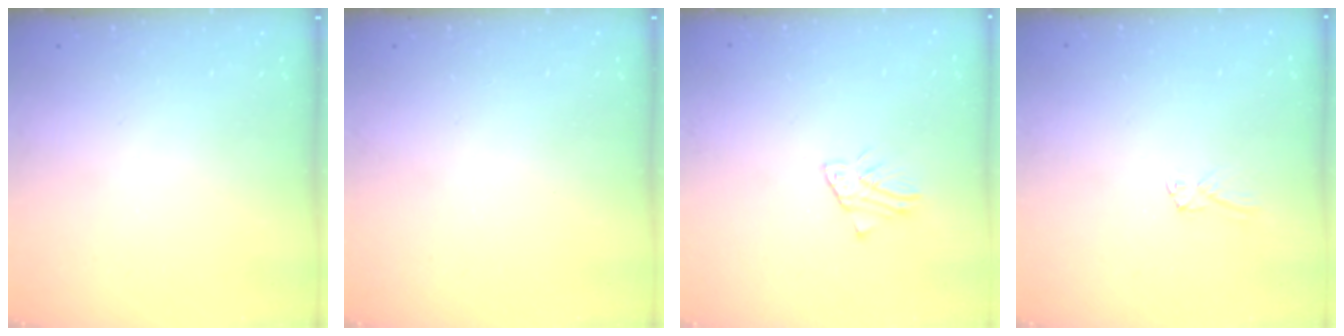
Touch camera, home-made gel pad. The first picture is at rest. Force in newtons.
{"total": 0.0}
{"total": 1.6, "press": 1.6, "slide": 0.2}
{"total": 2.3, "press": 2.3, "slide": 0.3}